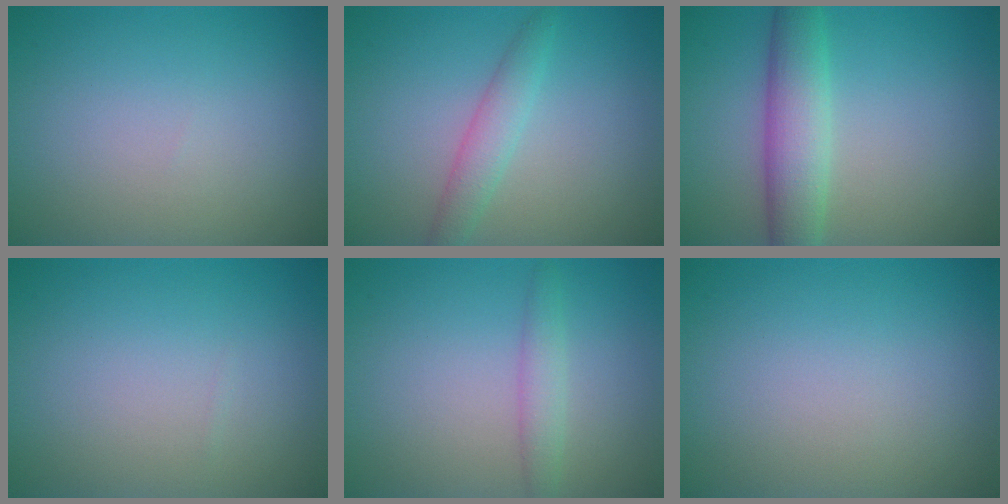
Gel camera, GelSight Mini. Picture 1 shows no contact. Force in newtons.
{"total": 2.3, "press": 2.3, "slide": 0.1}
{"total": 4.8, "press": 4.8, "slide": 0.1}
{"total": 0.0}
{"total": 1.7, "press": 1.7, "slide": 0.1}
{"total": 0.0}